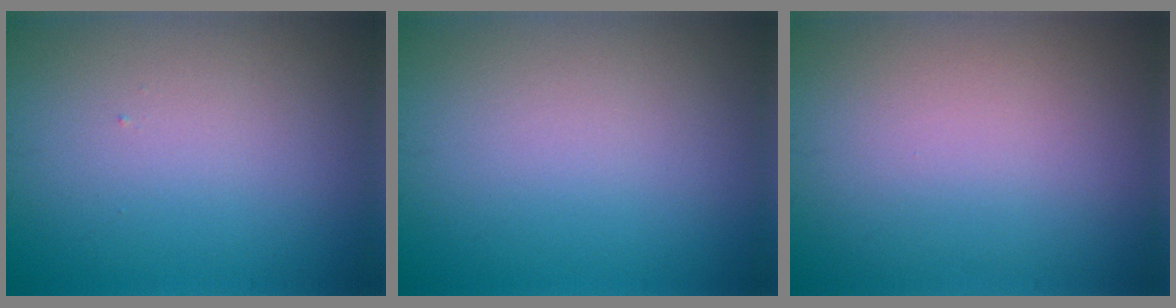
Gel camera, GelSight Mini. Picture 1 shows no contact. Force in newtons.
{"total": 0.0}
{"total": 0.0}